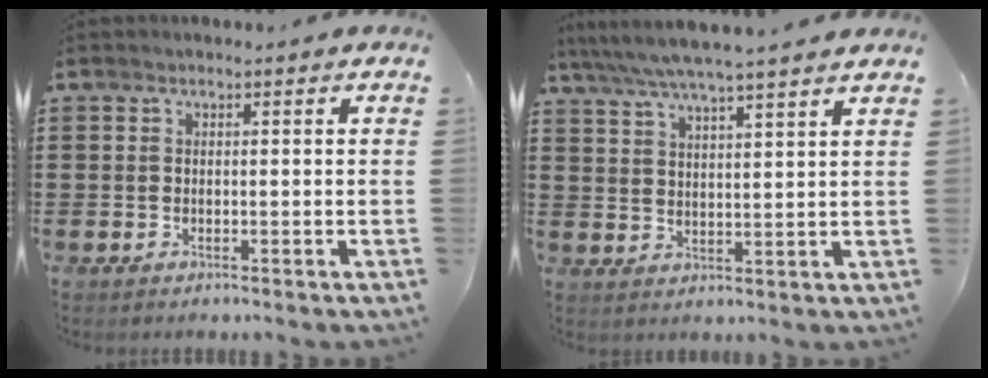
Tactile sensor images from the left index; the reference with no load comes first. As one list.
[{"total": 5.1, "force": [4.6, -0.3, 2.3], "torque": [-0.060, -0.023, 0.079]}]